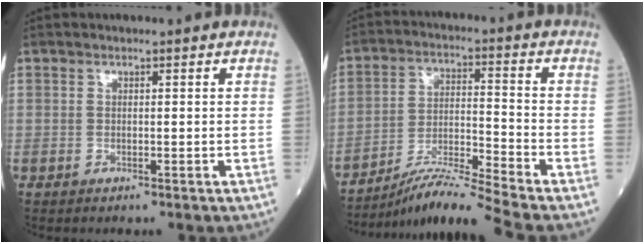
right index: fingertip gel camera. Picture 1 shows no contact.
{"total": 10.3, "force": [-9.1, -2.9, 3.7], "torque": [-0.069, -0.008, -0.165]}